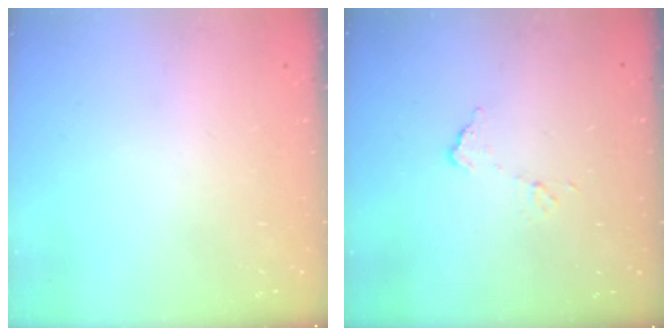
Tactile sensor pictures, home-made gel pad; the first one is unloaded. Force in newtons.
{"total": 5.9, "press": 5.9, "slide": 0.3}